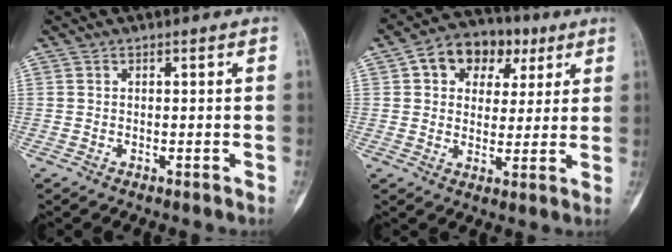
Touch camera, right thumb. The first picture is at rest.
{"total": 11.8, "force": [4.6, 8.8, 6.4], "torque": [-0.053, 0.003, 0.067]}